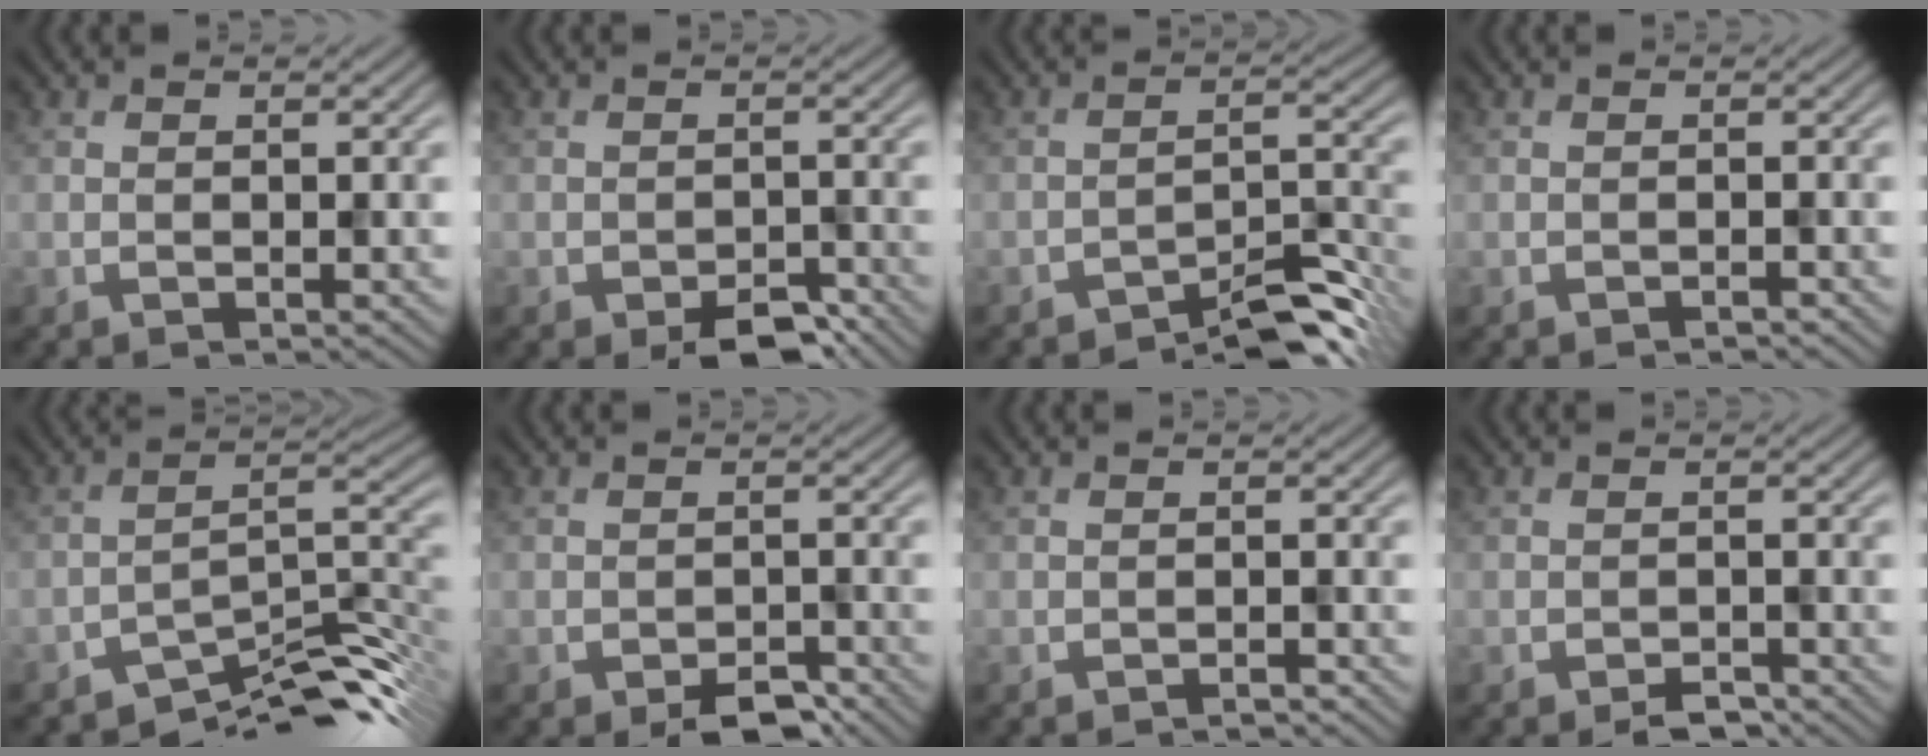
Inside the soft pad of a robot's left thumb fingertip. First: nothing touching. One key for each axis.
{"total": 4.0, "fx": -3.0, "fy": 1.6, "fz": 2.1, "tx": -0.026, "ty": 0.001, "tz": -0.045}
{"total": 6.0, "fx": -5.2, "fy": 1.2, "fz": 2.9, "tx": -0.035, "ty": 0.012, "tz": -0.085}
{"total": 0.6, "fx": -0.6, "fy": 0.0, "fz": 0.0, "tx": 0.003, "ty": 0.007, "tz": -0.016}
{"total": 9.5, "fx": -7.8, "fy": 2.3, "fz": 4.9, "tx": -0.065, "ty": 0.004, "tz": -0.137}
{"total": 3.4, "fx": -2.7, "fy": 1.4, "fz": 1.7, "tx": -0.021, "ty": 0.001, "tz": -0.040}
{"total": 0.9, "fx": -0.9, "fy": 0.0, "fz": 0.1, "tx": 0.003, "ty": 0.008, "tz": -0.021}
{"total": 1.9, "fx": -1.7, "fy": 0.6, "fz": 0.6, "tx": -0.009, "ty": 0.002, "tz": -0.029}